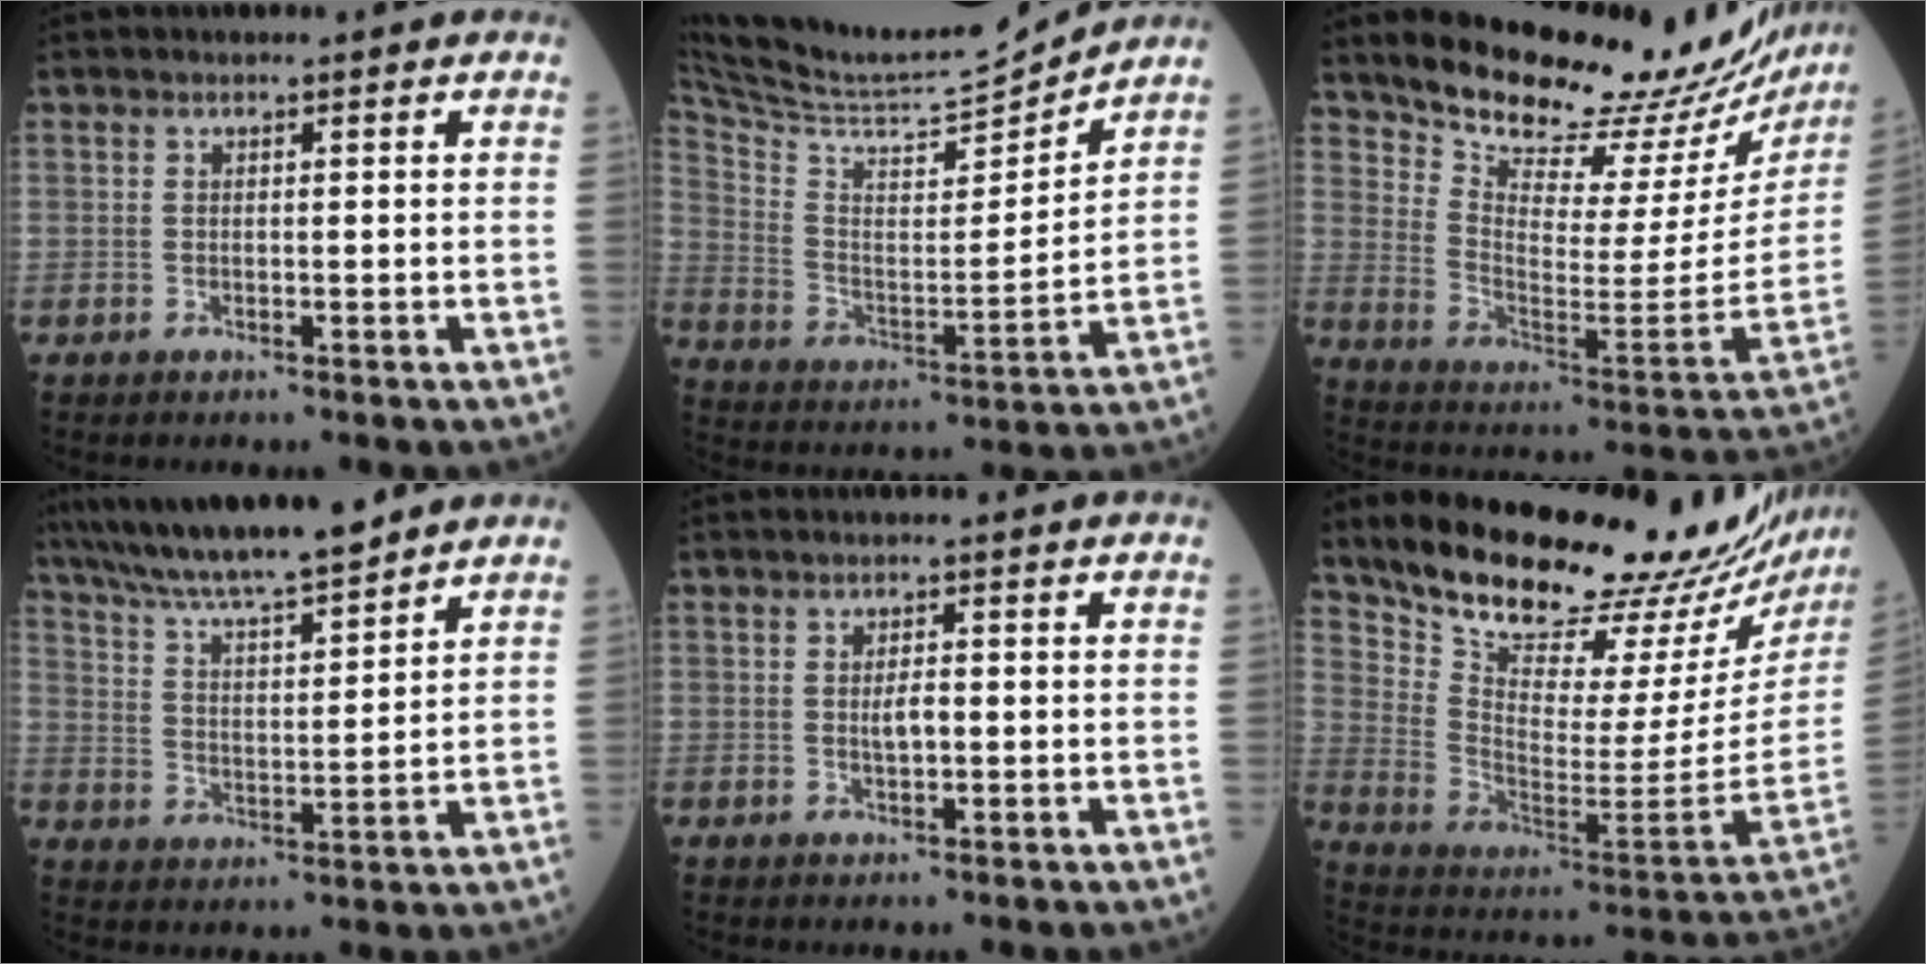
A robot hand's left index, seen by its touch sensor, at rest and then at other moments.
{"total": 17.4, "force": [16.6, 0.3, 5.1], "torque": [-0.113, -0.023, 0.279]}
{"total": 23.6, "force": [22.1, 4.6, 6.7], "torque": [-0.110, -0.110, 0.292]}
{"total": 15.5, "force": [13.5, 1.2, 7.6], "torque": [-0.136, 0.016, 0.230]}
{"total": 1.9, "force": [-0.3, 0.5, 1.8], "torque": [-0.033, -0.002, -0.006]}
{"total": 26.3, "force": [23.7, 3.1, 11.1], "torque": [-0.187, -0.113, 0.333]}